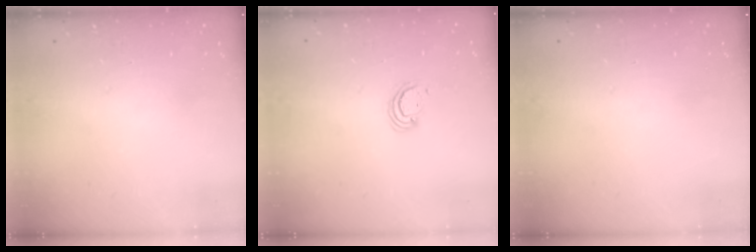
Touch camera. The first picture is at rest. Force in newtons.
{"total": 2.6, "press": 2.5, "slide": 0.3}
{"total": 0.0}